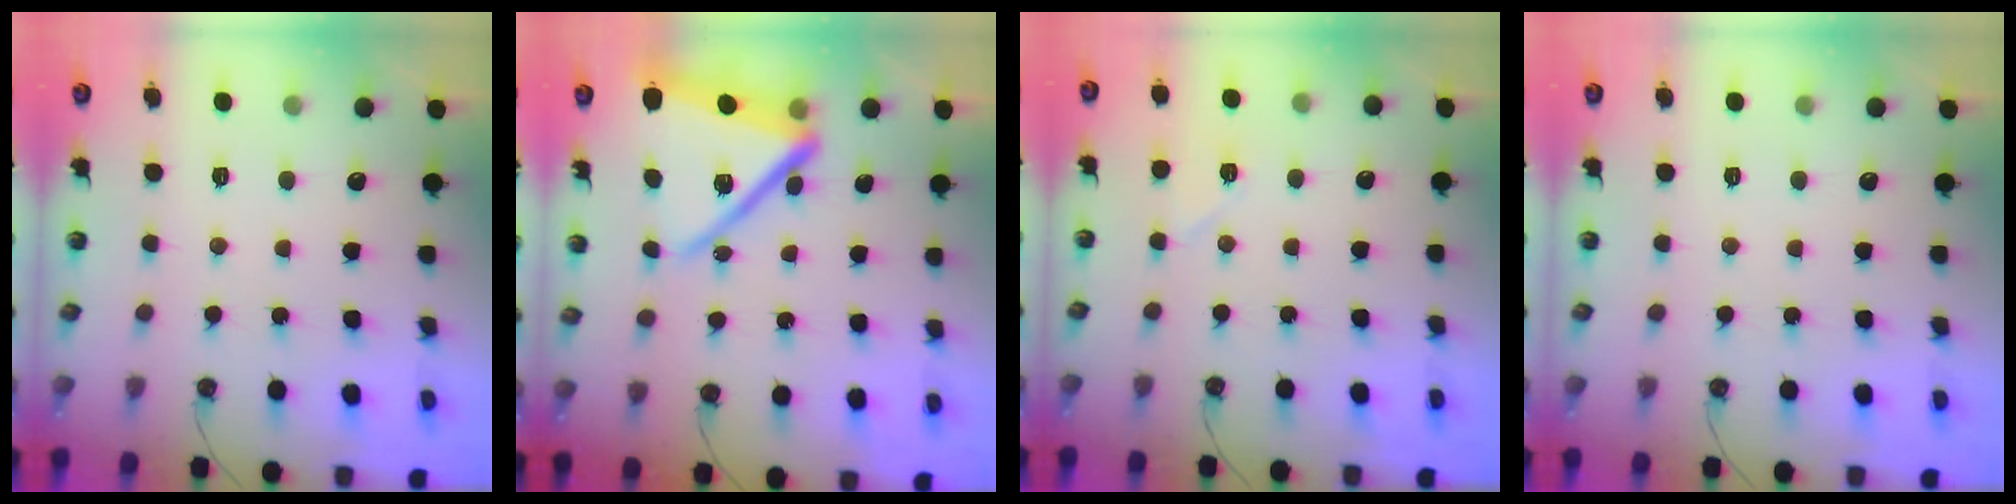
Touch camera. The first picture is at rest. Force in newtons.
{"total": 19.4, "press": 19.4, "slide": 1.6}
{"total": 5.0, "press": 5.0, "slide": 0.5}
{"total": 0.0}